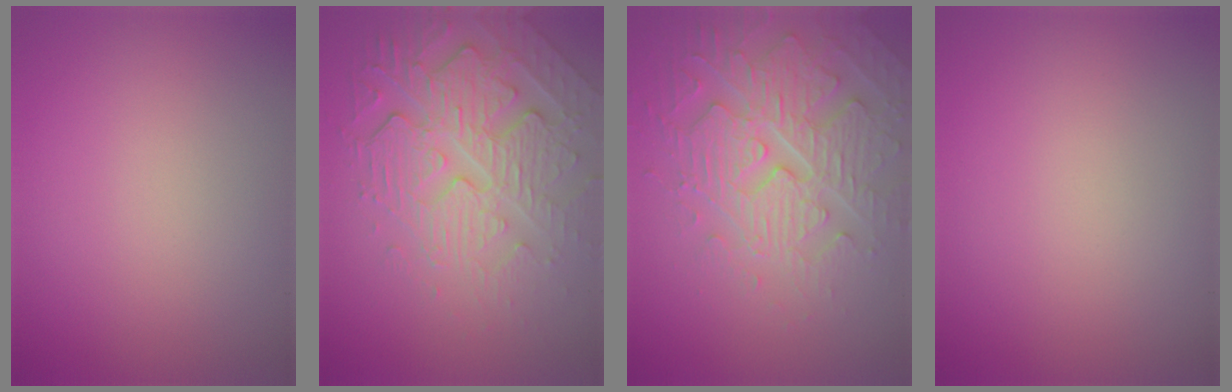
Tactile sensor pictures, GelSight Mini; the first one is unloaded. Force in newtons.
{"total": 6.9, "press": 5.1, "slide": 4.7}
{"total": 5.2, "press": 5.0, "slide": 1.4}
{"total": 0.0}